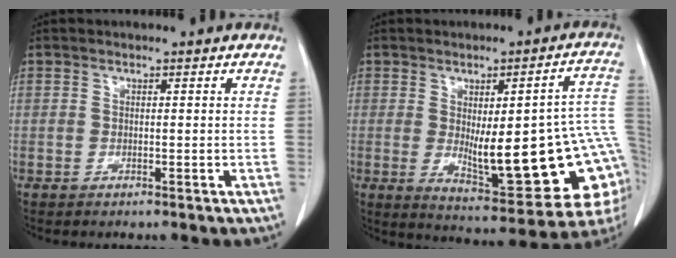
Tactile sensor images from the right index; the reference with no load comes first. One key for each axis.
{"total": 21.8, "fx": -1.1, "fy": 4.9, "fz": 21.2, "tx": -0.212, "ty": 0.004, "tz": 0.006}